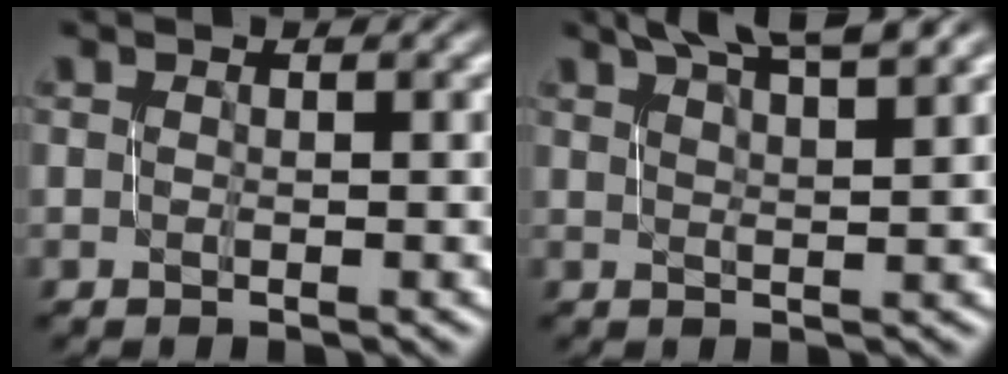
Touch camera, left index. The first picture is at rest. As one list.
[{"total": 6.7, "force": [5.0, 1.2, 4.3], "torque": [-0.042, 0.020, 0.057]}]